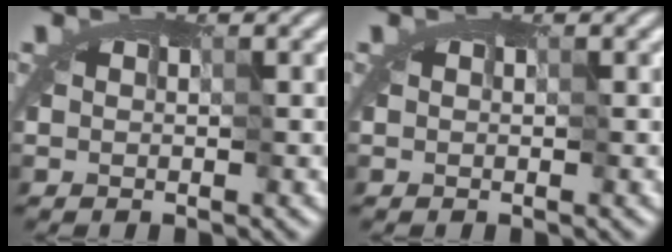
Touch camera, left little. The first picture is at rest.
{"total": 0.0}